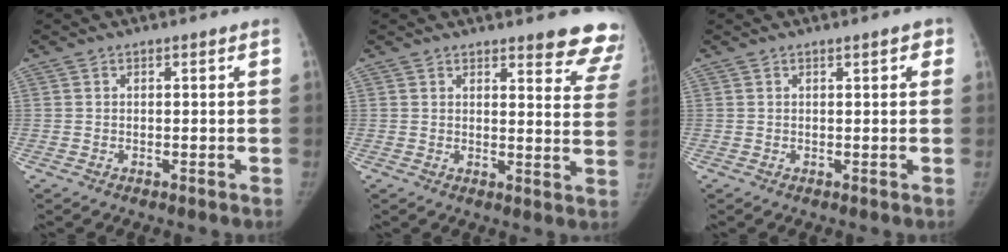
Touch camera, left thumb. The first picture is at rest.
{"total": 11.7, "force": [10.3, 3.0, 4.9], "torque": [-0.010, -0.067, 0.093]}
{"total": 1.9, "force": [1.0, 0.6, 1.5], "torque": [-0.012, 0.001, 0.010]}